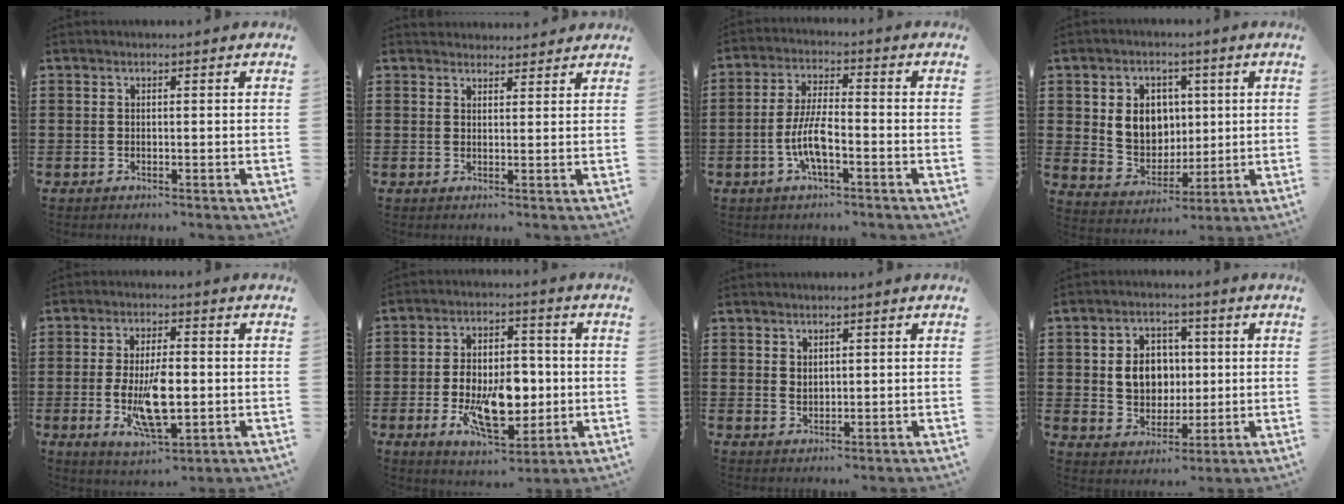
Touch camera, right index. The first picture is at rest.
{"total": 2.1, "force": [2.0, 0.5, -0.3], "torque": [0.002, 0.001, 0.040]}
{"total": 6.8, "force": [-2.3, 2.0, 6.1], "torque": [-0.144, -0.011, -0.051]}
{"total": 7.1, "force": [1.3, 6.2, 3.1], "torque": [-0.072, 0.013, 0.022]}
{"total": 9.4, "force": [-1.3, 3.7, 8.6], "torque": [-0.172, -0.012, -0.026]}
{"total": 11.6, "force": [-1.6, 6.4, 9.5], "torque": [-0.155, -0.006, -0.028]}
{"total": 1.5, "force": [1.3, 0.8, 0.2], "torque": [-0.006, 0.003, 0.026]}
{"total": 7.0, "force": [0.7, 5.9, 3.6], "torque": [-0.067, 0.010, 0.007]}